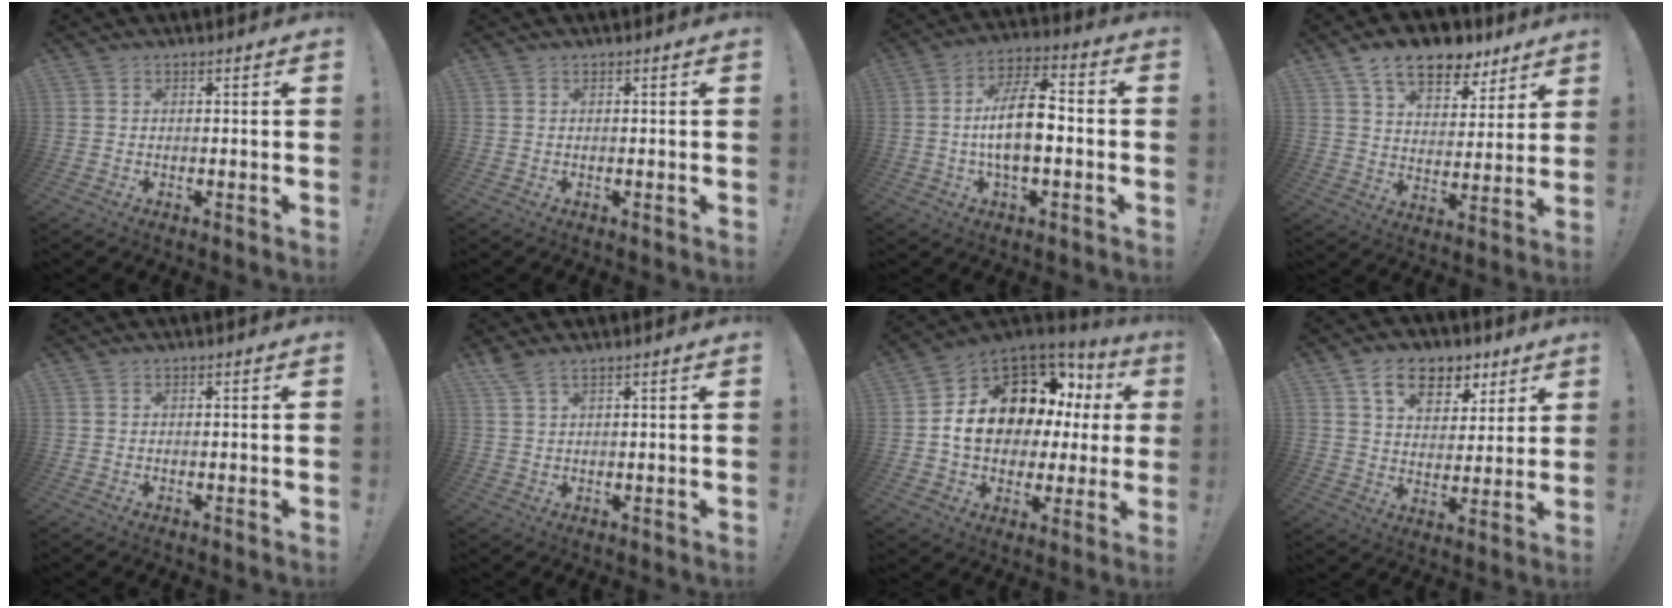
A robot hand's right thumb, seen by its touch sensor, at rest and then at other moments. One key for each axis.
{"total": 0.0}
{"total": 13.1, "fx": -1.8, "fy": 5.6, "fz": 11.8, "tx": -0.217, "ty": 0.009, "tz": -0.039}
{"total": 13.7, "fx": 9.3, "fy": 7.3, "fz": 6.8, "tx": -0.098, "ty": -0.056, "tz": 0.168}
{"total": 0.0}
{"total": 3.1, "fx": 2.5, "fy": 0.5, "fz": 1.8, "tx": -0.039, "ty": -0.011, "tz": 0.047}
{"total": 14.7, "fx": 4.4, "fy": 10.1, "fz": 9.7, "tx": -0.156, "ty": -0.028, "tz": 0.093}
{"total": 12.3, "fx": 7.1, "fy": 8.1, "fz": 5.8, "tx": -0.080, "ty": -0.034, "tz": 0.132}